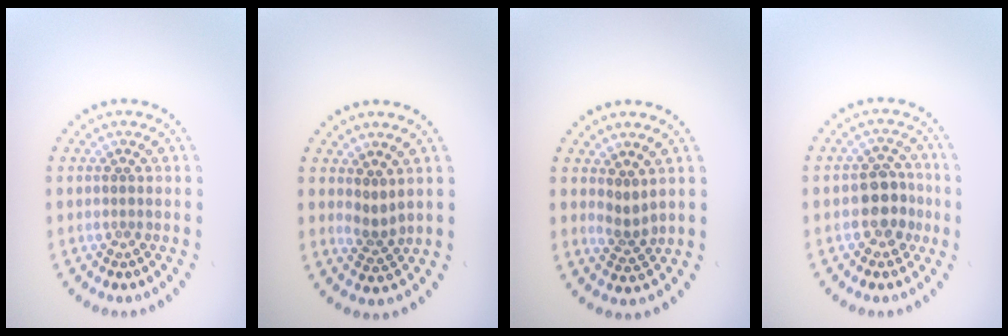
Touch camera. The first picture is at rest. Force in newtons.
{"total": 1.8, "press": 1.2, "slide": 1.4}
{"total": 1.9, "press": 1.2, "slide": 1.4}
{"total": 3.5, "press": 3.3, "slide": 1.0}